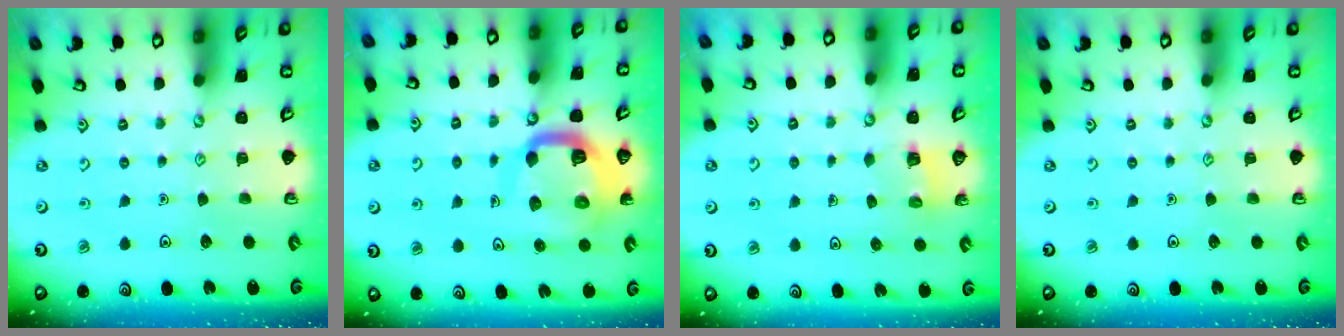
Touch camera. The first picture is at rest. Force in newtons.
{"total": 12.8, "press": 12.7, "slide": 1.6}
{"total": 3.3, "press": 3.3, "slide": 0.1}
{"total": 0.0}